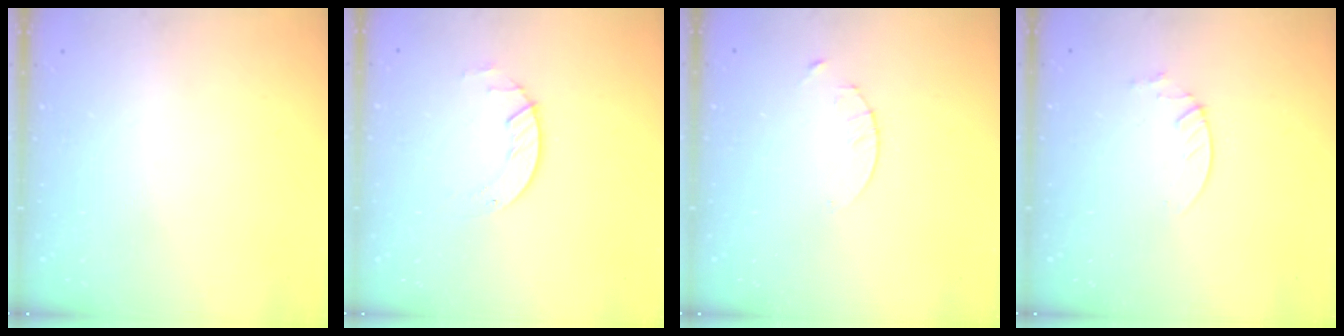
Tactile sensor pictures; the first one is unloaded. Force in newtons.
{"total": 2.6, "press": 2.6, "slide": 0.3}
{"total": 1.7, "press": 1.6, "slide": 0.2}
{"total": 1.9, "press": 1.9, "slide": 0.2}